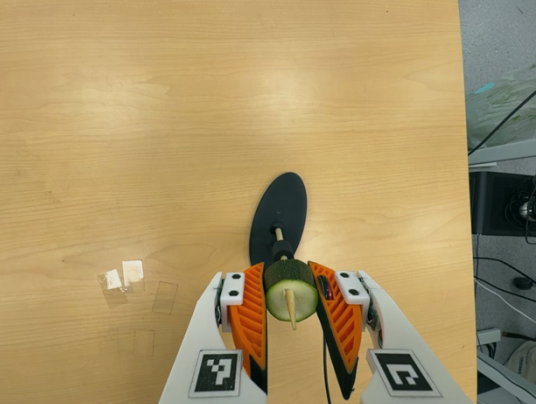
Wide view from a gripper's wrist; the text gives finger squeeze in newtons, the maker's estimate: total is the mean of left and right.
{"total": 9.7, "left": 8.8, "right": 10.6}